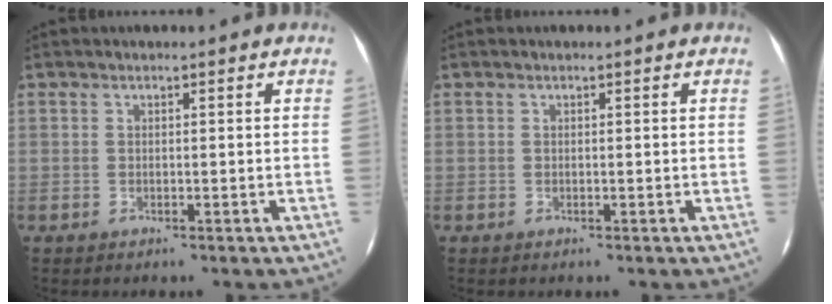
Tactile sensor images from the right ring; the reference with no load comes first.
{"total": 0.0}